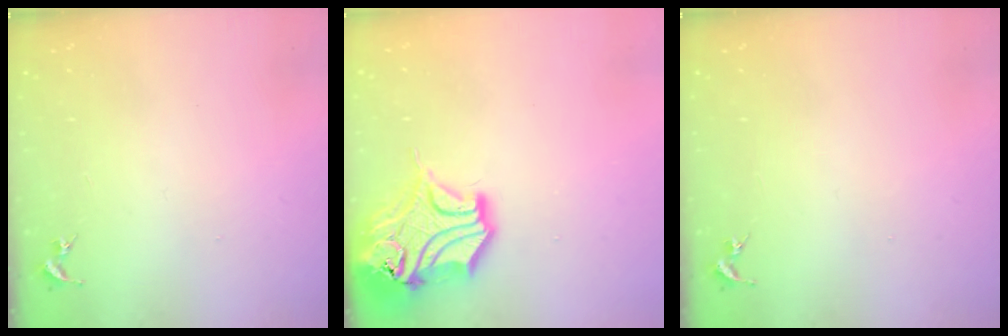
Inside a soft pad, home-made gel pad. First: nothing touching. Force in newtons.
{"total": 16.7, "press": 16.5, "slide": 2.5}
{"total": 0.0}